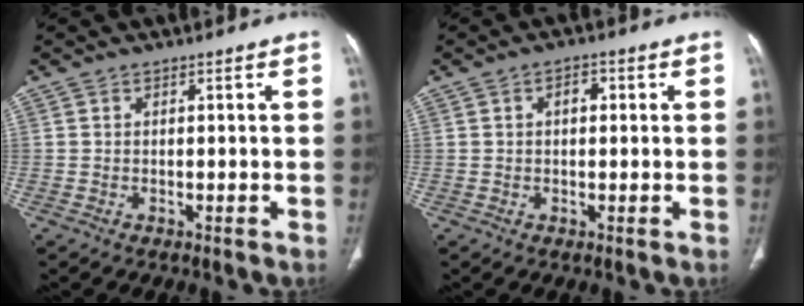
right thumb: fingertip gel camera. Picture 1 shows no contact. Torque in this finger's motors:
{"motor_torque": [-0.55, 0.62, -0.29, 0.06, 0.09]}